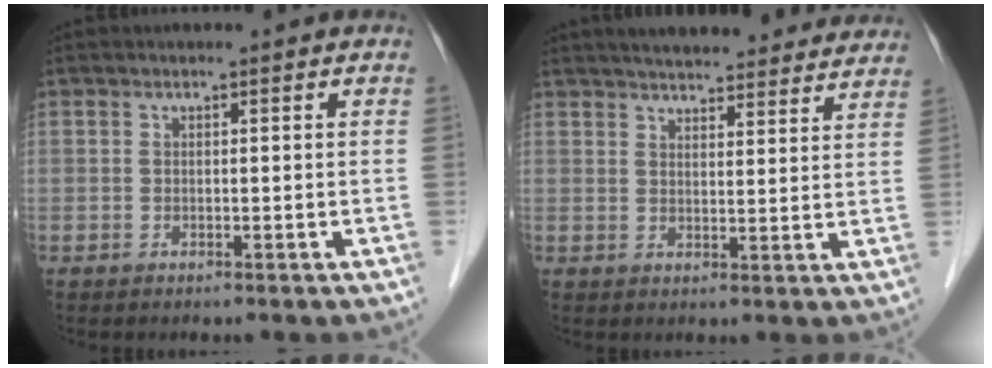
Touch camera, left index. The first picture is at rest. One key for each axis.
{"total": 21.3, "fx": 19.3, "fy": 4.0, "fz": 8.2, "tx": -0.113, "ty": 0.021, "tz": 0.242}